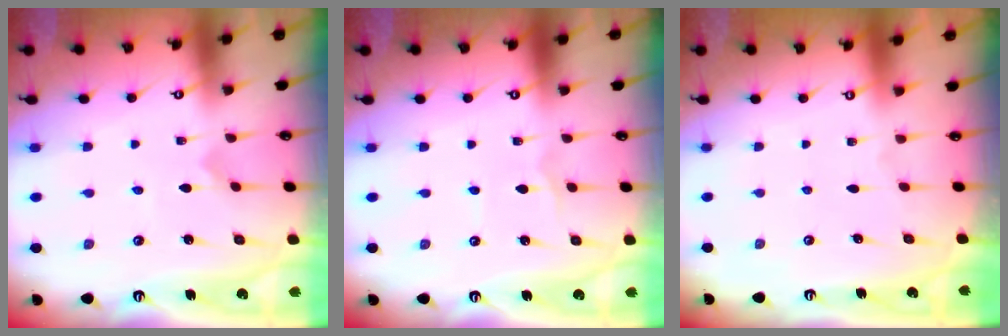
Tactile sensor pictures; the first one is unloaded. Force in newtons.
{"total": 1.1, "press": 1.1, "slide": 0.1}
{"total": 0.0}